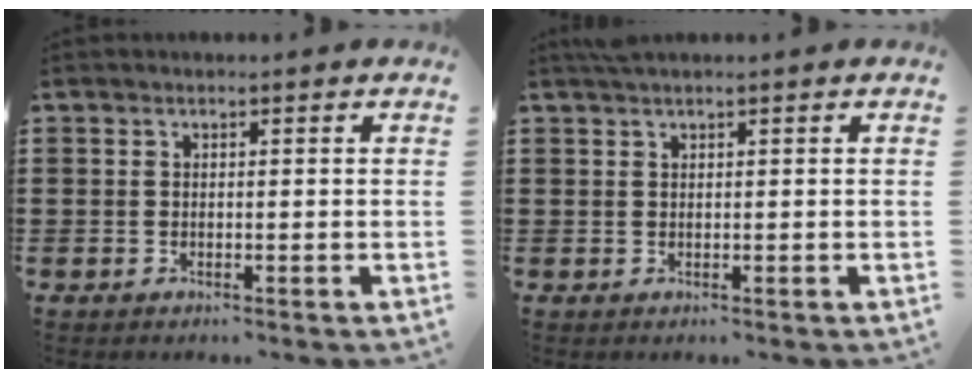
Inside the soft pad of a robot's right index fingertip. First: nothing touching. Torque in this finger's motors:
{"motor_torque": [0.12, 0.18, 0.01, 0.02]}